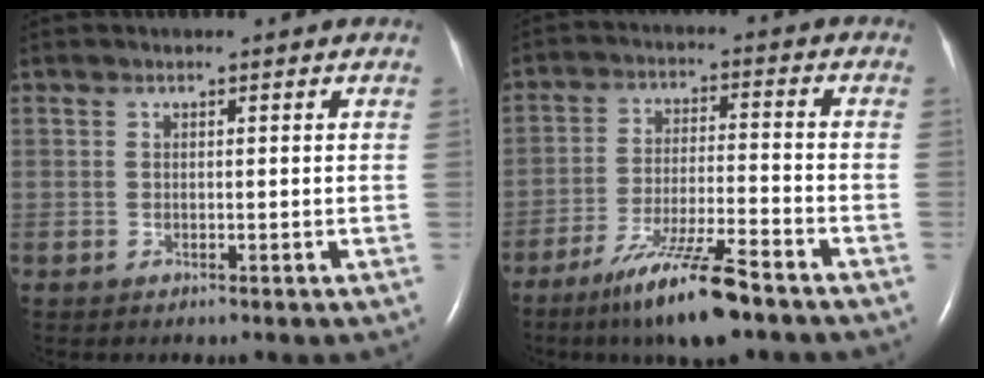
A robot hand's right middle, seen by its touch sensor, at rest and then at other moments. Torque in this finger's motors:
{"motor_torque": [1.11, -1.03, 0.32, 0.14]}